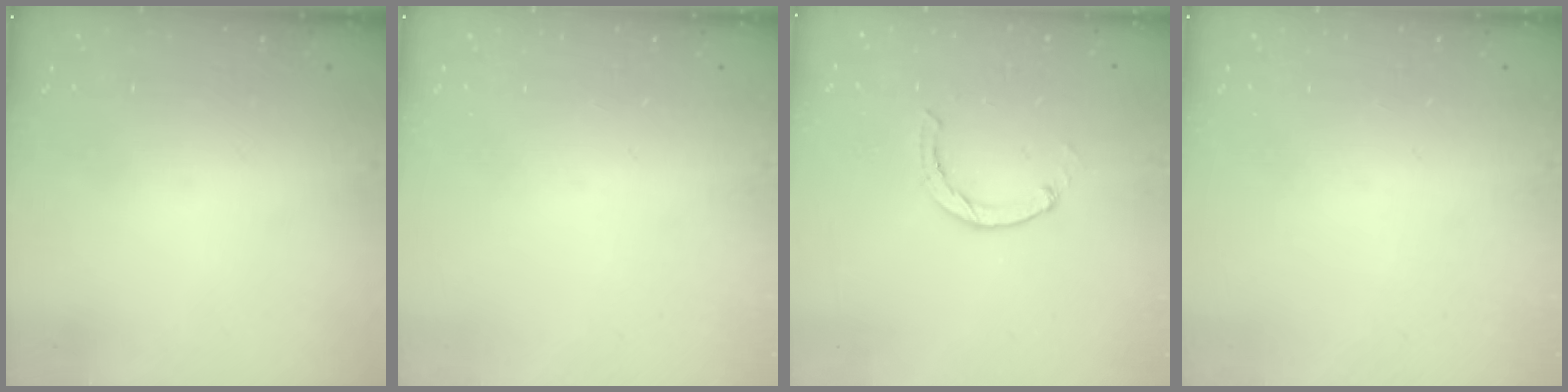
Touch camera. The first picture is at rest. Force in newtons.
{"total": 0.0}
{"total": 1.0, "press": 0.9, "slide": 0.3}
{"total": 0.0}